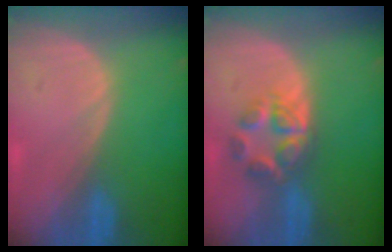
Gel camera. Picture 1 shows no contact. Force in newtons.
{"total": 5.8, "press": 5.4, "slide": 2.2}